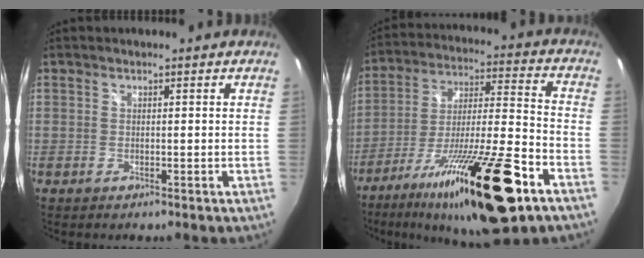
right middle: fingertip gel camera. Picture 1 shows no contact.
{"total": 25.9, "force": [-15.6, 4.3, 20.3], "torque": [-0.356, -0.034, -0.255]}